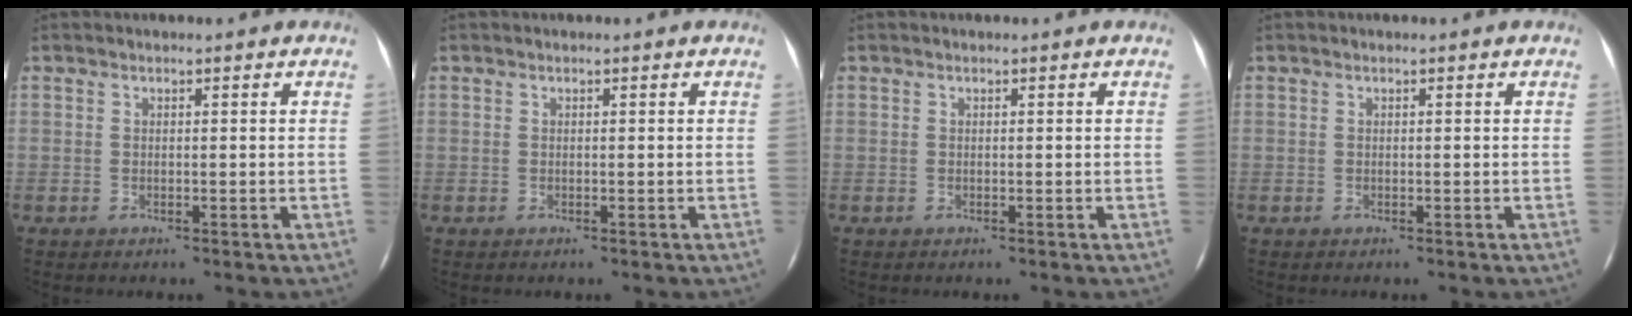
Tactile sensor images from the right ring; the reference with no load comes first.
{"total": 0.0}
{"total": 0.0}
{"total": 0.0}